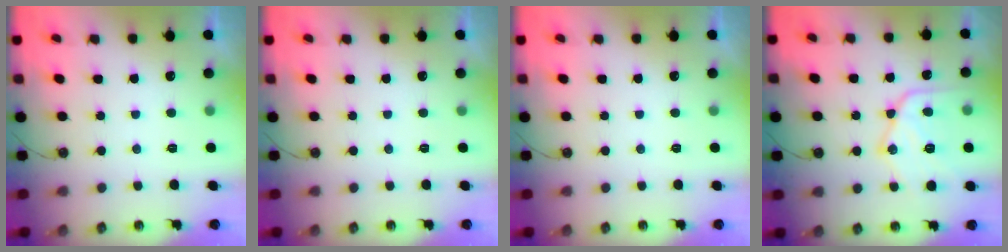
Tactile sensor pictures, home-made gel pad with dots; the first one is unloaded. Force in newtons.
{"total": 0.0}
{"total": 0.0}
{"total": 17.0, "press": 17.0, "slide": 1.3}